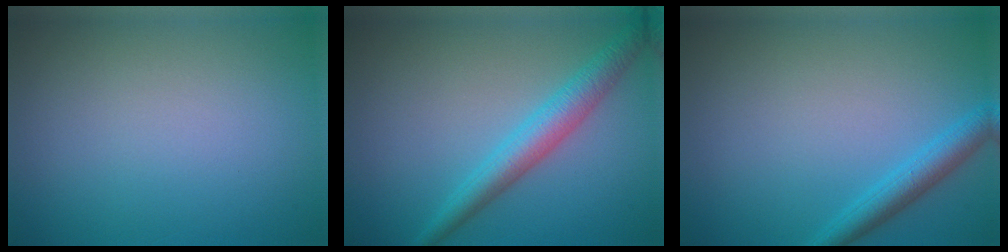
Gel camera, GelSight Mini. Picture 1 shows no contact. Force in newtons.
{"total": 3.7, "press": 3.7, "slide": 0.1}
{"total": 2.7, "press": 2.7, "slide": 0.2}